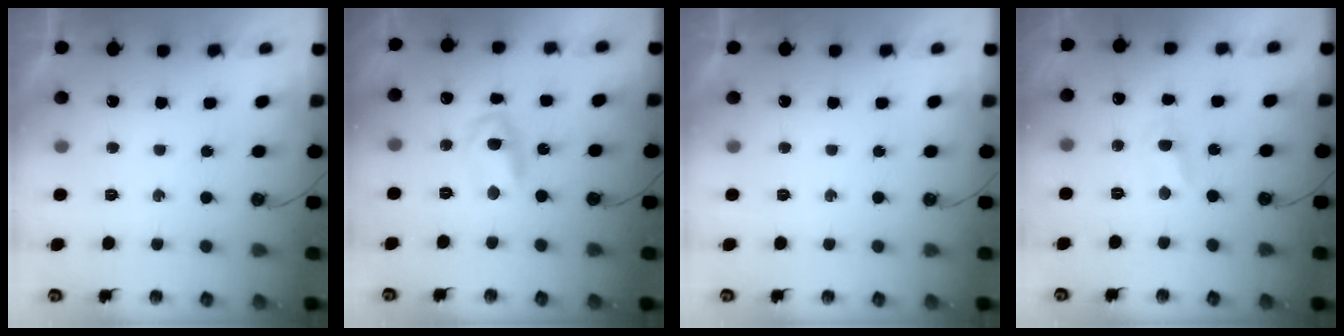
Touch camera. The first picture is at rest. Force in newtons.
{"total": 6.6, "press": 6.5, "slide": 0.4}
{"total": 0.0}
{"total": 2.9, "press": 2.9, "slide": 0.4}